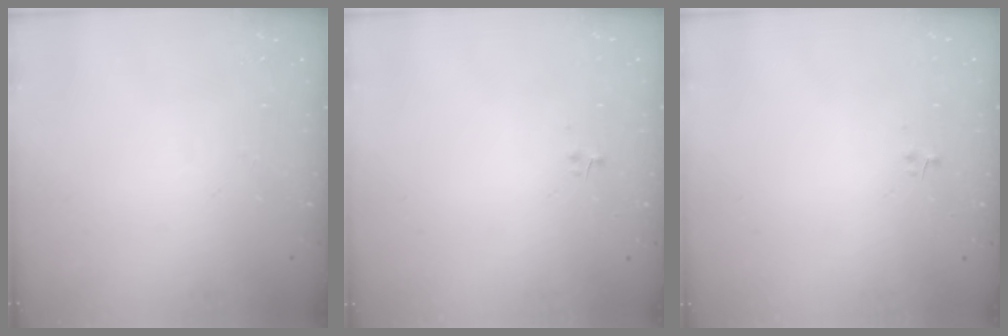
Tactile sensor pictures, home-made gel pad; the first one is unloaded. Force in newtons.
{"total": 0.0}
{"total": 0.0}